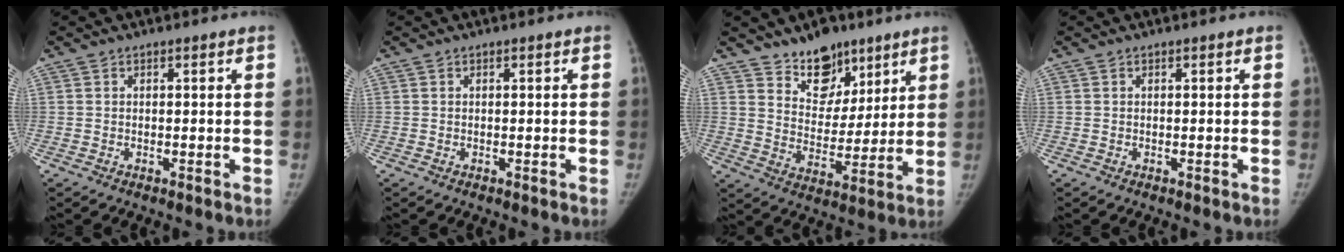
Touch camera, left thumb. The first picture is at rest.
{"total": 0.0}
{"total": 11.4, "force": [8.3, 6.9, 3.9], "torque": [-0.023, -0.059, 0.146]}
{"total": 0.0}